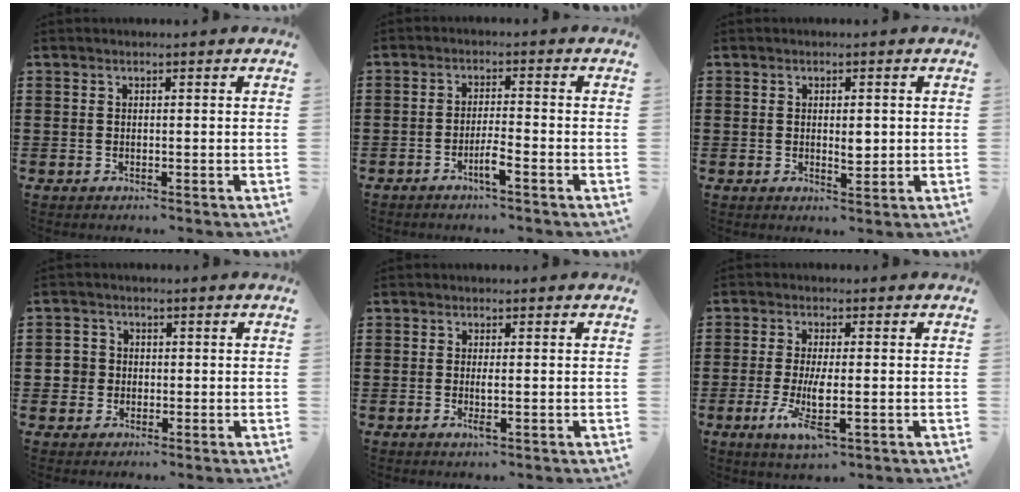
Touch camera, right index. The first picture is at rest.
{"total": 3.0, "force": [-1.9, 0.1, 2.3], "torque": [-0.046, -0.003, -0.037]}
{"total": 2.4, "force": [0.2, 0.9, 2.3], "torque": [-0.036, -0.002, 0.001]}
{"total": 2.8, "force": [-0.2, 2.7, 0.6], "torque": [-0.023, 0.009, -0.007]}
{"total": 1.5, "force": [-0.2, 0.1, 1.5], "torque": [-0.029, -0.002, -0.005]}
{"total": 6.7, "force": [-1.9, 1.7, 6.2], "torque": [-0.136, -0.018, -0.037]}